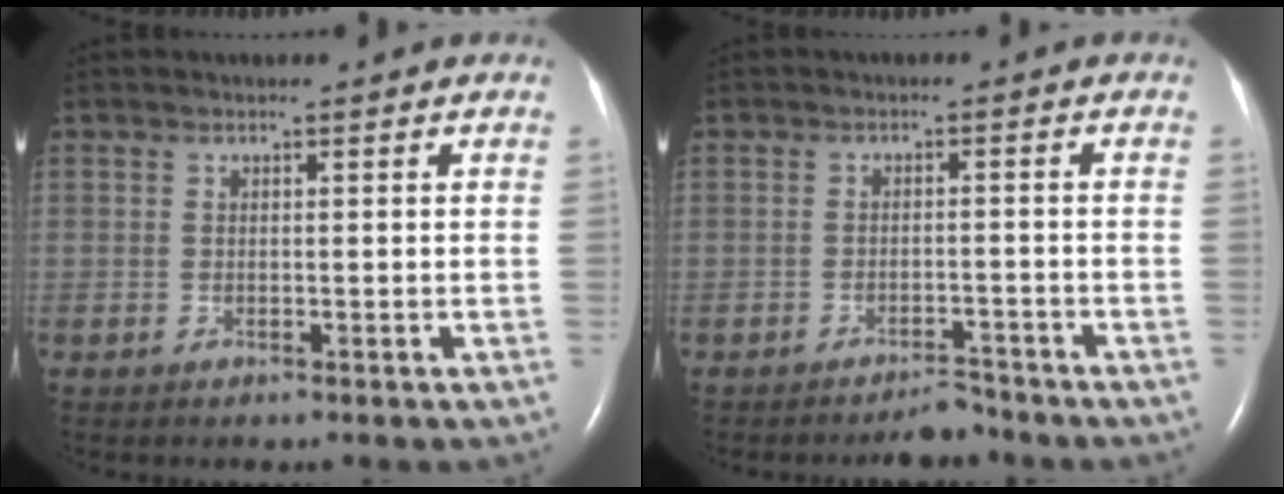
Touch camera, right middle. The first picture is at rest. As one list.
[{"total": 2.8, "force": [-2.7, 0.5, 0.5], "torque": [-0.007, -0.004, -0.042]}]